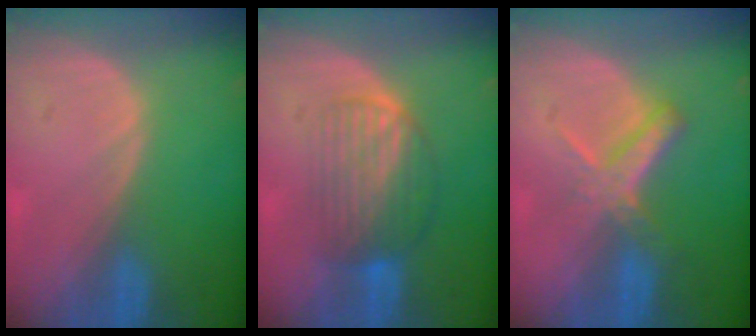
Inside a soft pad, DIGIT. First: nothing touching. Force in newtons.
{"total": 6.6, "press": 6.3, "slide": 1.9}
{"total": 5.8, "press": 5.3, "slide": 2.4}